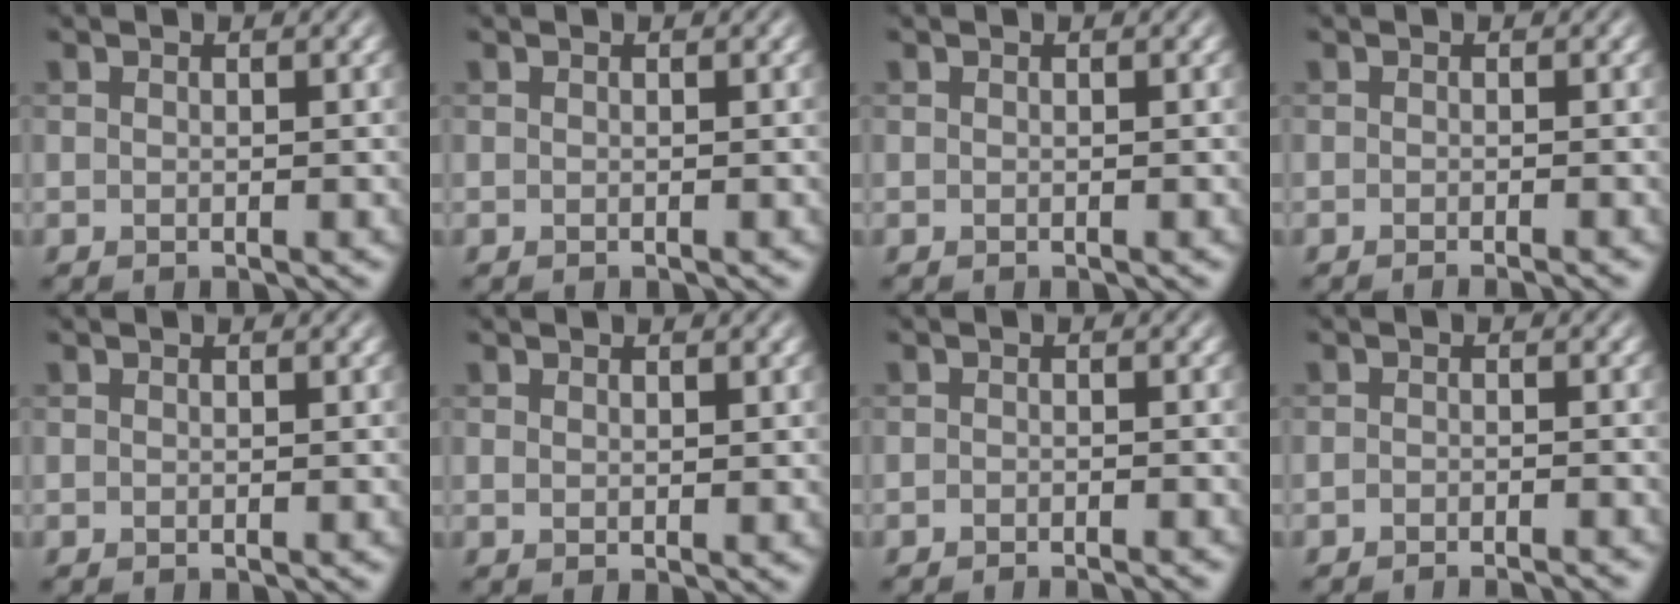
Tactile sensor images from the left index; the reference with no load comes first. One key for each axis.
{"total": 0.0}
{"total": 0.0}
{"total": 1.3, "fx": -0.8, "fy": 0.3, "fz": 1.0, "tx": -0.002, "ty": -0.004, "tz": -0.016}
{"total": 0.0}
{"total": 0.9, "fx": 0.6, "fy": 0.3, "fz": 0.6, "tx": -0.009, "ty": -0.001, "tz": 0.013}
{"total": 1.9, "fx": -1.7, "fy": 0.2, "fz": 0.8, "tx": -0.005, "ty": 0.000, "tz": -0.028}
{"total": 2.7, "fx": -2.5, "fy": 0.2, "fz": 1.0, "tx": -0.011, "ty": 0.005, "tz": -0.038}